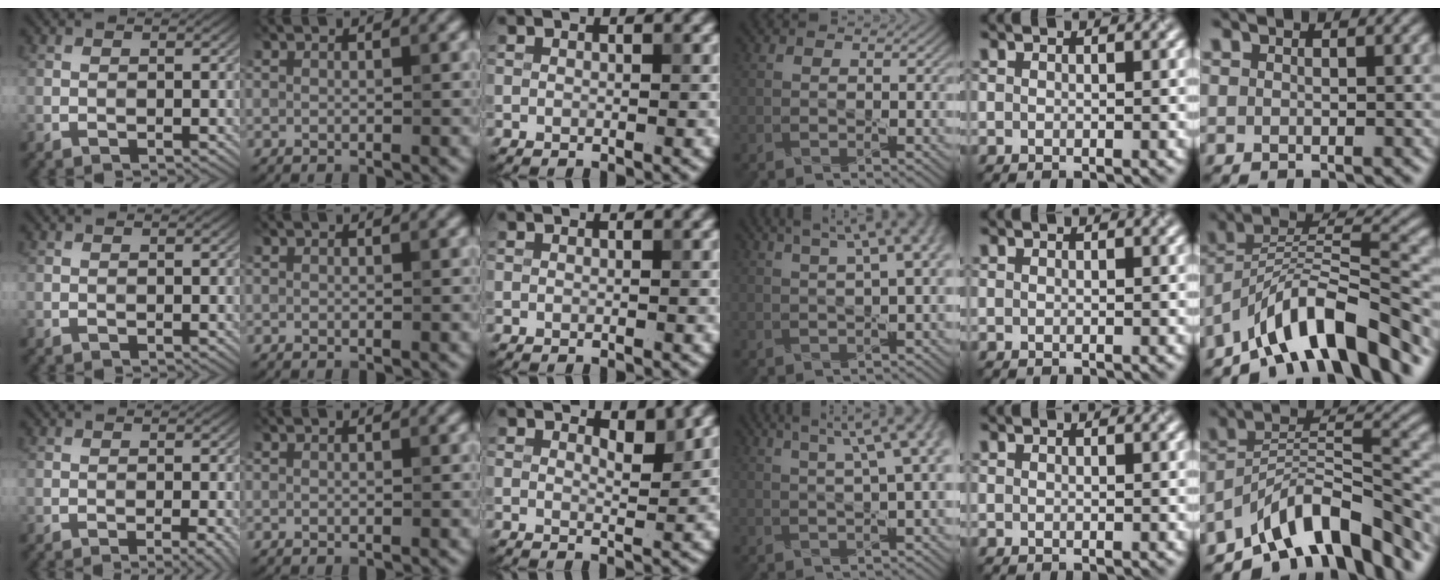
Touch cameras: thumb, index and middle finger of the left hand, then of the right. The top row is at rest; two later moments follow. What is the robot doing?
{"motion": "pour", "object": "sugar"}